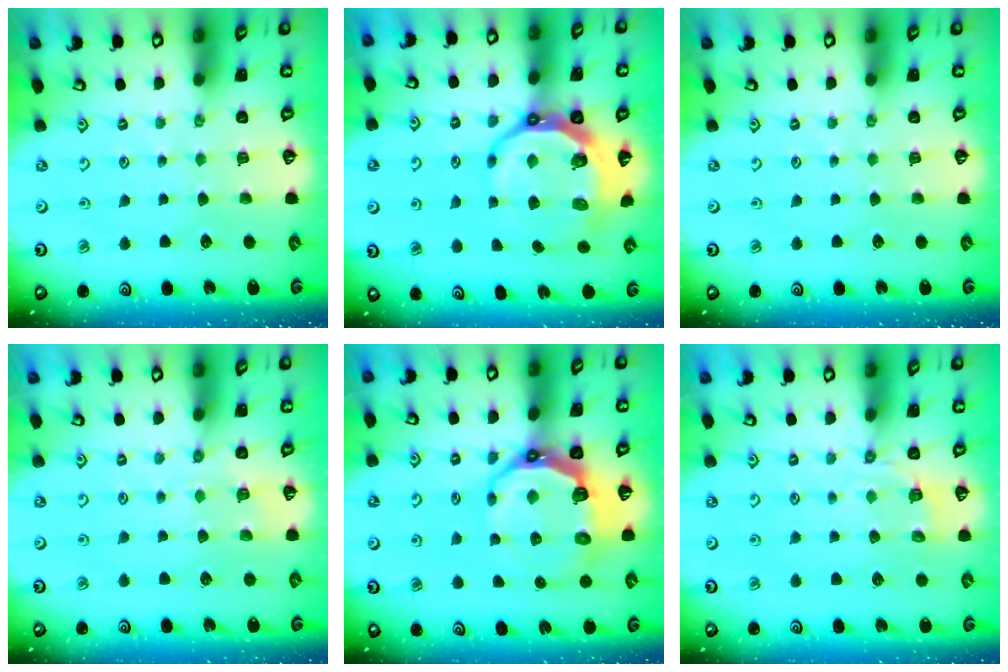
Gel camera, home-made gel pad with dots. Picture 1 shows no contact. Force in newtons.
{"total": 11.0, "press": 10.1, "slide": 4.2}
{"total": 0.0}
{"total": 4.9, "press": 4.8, "slide": 1.2}
{"total": 11.4, "press": 10.1, "slide": 5.4}
{"total": 4.2, "press": 3.6, "slide": 2.2}